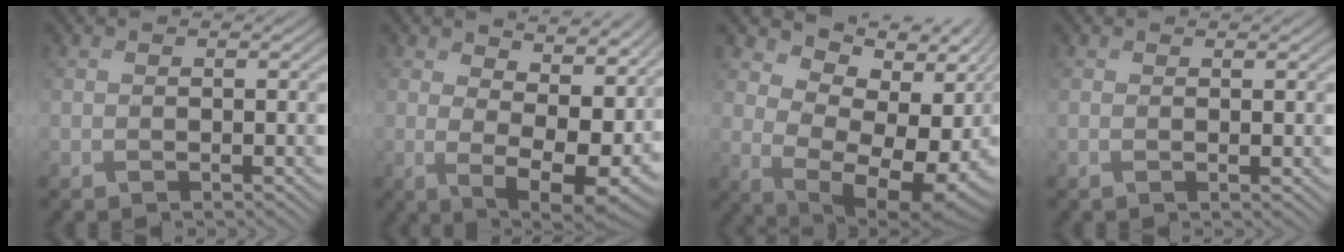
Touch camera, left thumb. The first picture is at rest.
{"total": 11.3, "force": [4.9, 5.4, 8.6], "torque": [-0.114, -0.014, 0.069]}
{"total": 11.5, "force": [1.4, 6.1, 9.7], "torque": [-0.164, -0.023, 0.034]}
{"total": 0.7, "force": [-0.2, -0.6, -0.1], "torque": [0.010, -0.002, -0.010]}